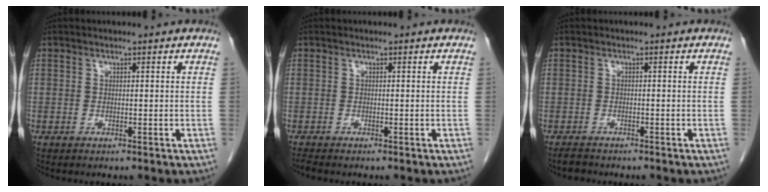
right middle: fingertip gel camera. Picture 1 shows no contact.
{"total": 0.7, "force": [-0.7, 0.0, 0.2], "torque": [-0.012, -0.004, -0.015]}
{"total": 1.7, "force": [-1.5, 0.5, 0.4], "torque": [-0.016, -0.006, -0.023]}